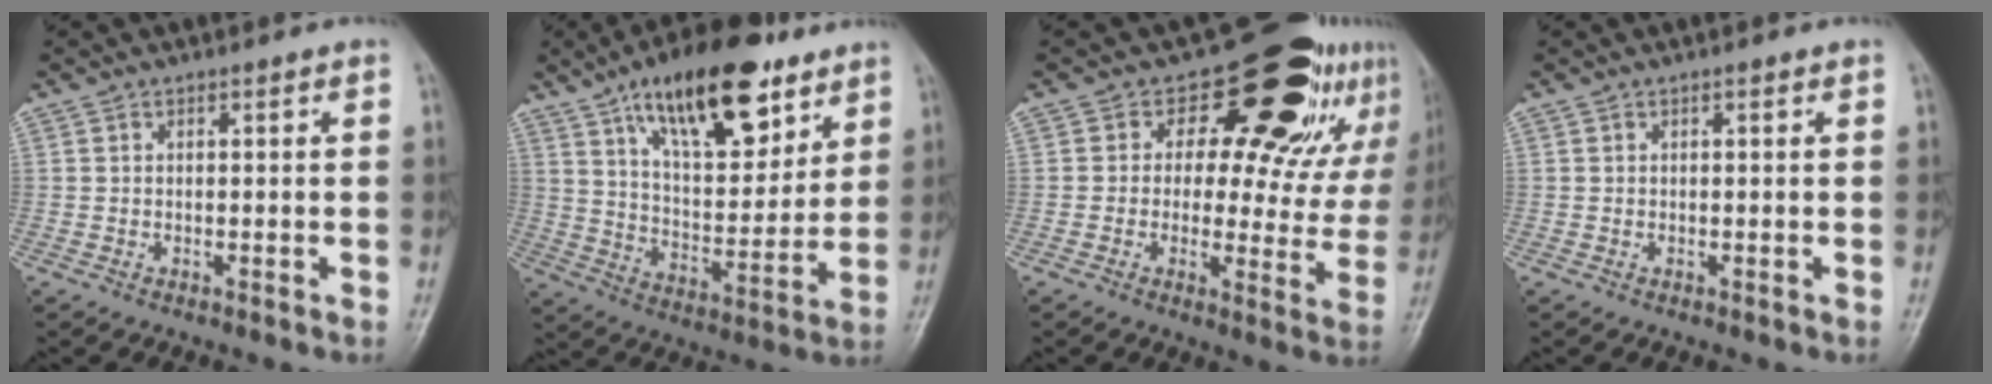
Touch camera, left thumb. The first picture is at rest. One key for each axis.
{"total": 22.1, "fx": 12.8, "fy": 9.4, "fz": 15.4, "tx": -0.205, "ty": -0.049, "tz": 0.216}
{"total": 18.0, "fx": 10.9, "fy": 10.0, "fz": 10.4, "tx": -0.073, "ty": -0.052, "tz": 0.121}
{"total": 0.0}